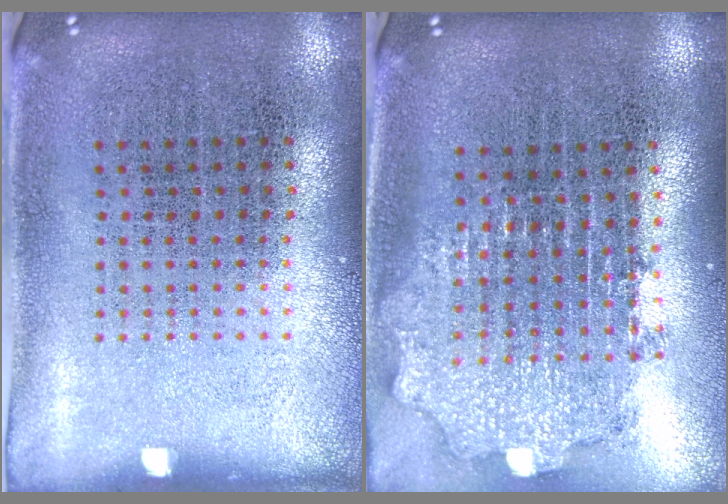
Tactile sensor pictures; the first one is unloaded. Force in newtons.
{"total": 2.0, "press": 1.5, "slide": 1.3}